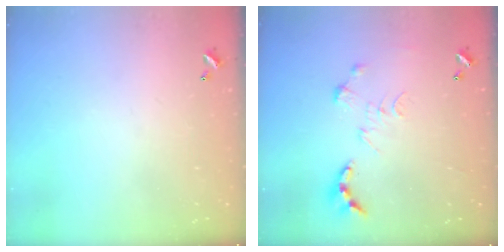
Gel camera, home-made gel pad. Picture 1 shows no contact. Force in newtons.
{"total": 0.0}